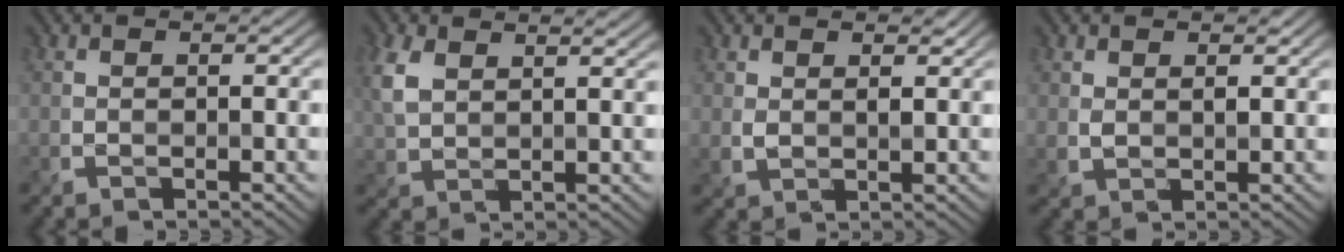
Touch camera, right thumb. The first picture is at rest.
{"total": 5.8, "force": [3.2, 2.8, 4.0], "torque": [-0.116, 0.006, 0.064]}
{"total": 1.9, "force": [1.1, 1.2, 1.0], "torque": [-0.030, -0.006, 0.024]}
{"total": 1.5, "force": [0.8, 1.0, 0.8], "torque": [-0.025, -0.006, 0.020]}